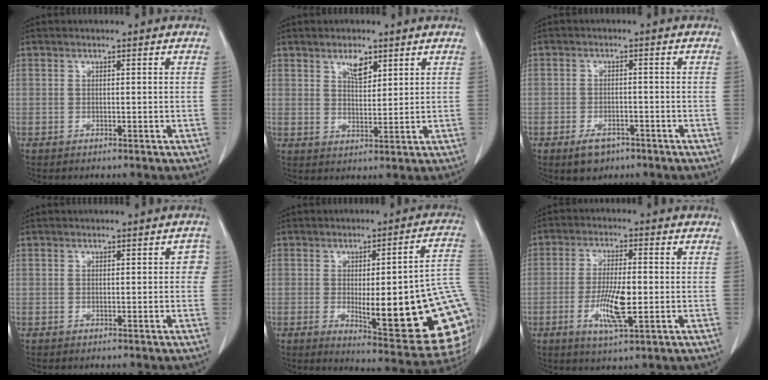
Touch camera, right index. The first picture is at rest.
{"total": 3.9, "force": [2.5, 1.6, 2.5], "torque": [-0.046, -0.002, 0.045]}
{"total": 4.0, "force": [-2.6, 2.3, 2.0], "torque": [-0.036, -0.001, -0.033]}
{"total": 1.6, "force": [0.2, 1.0, 1.2], "torque": [-0.001, 0.015, 0.000]}
{"total": 24.4, "force": [-2.7, 4.5, 23.9], "torque": [-0.212, -0.001, -0.025]}
{"total": 8.0, "force": [-1.8, 1.6, 7.6], "torque": [-0.144, -0.008, -0.031]}